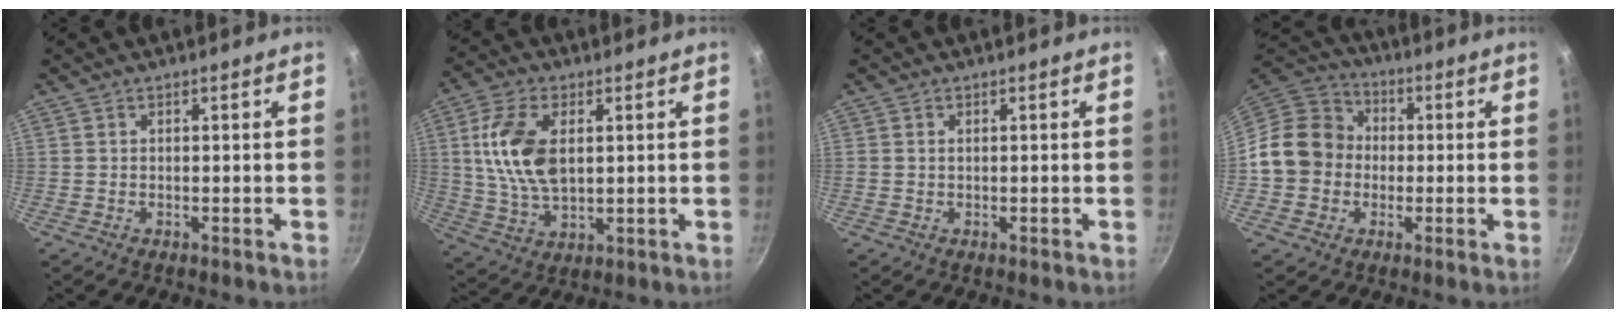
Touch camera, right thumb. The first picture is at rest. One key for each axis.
{"total": 12.7, "fx": 2.4, "fy": 7.1, "fz": 10.2, "tx": -0.192, "ty": -0.006, "tz": 0.048}
{"total": 0.6, "fx": 0.1, "fy": 0.5, "fz": 0.4, "tx": -0.006, "ty": 0.003, "tz": 0.001}
{"total": 13.6, "fx": -0.9, "fy": 12.1, "fz": 6.2, "tx": -0.082, "ty": 0.035, "tz": -0.033}